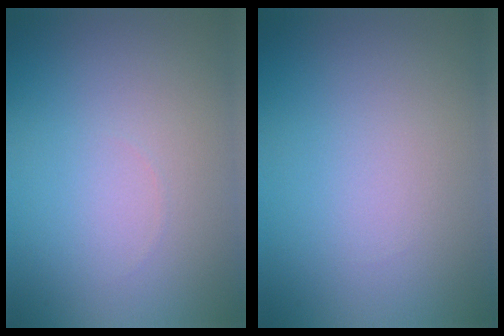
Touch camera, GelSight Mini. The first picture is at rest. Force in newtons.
{"total": 0.0}